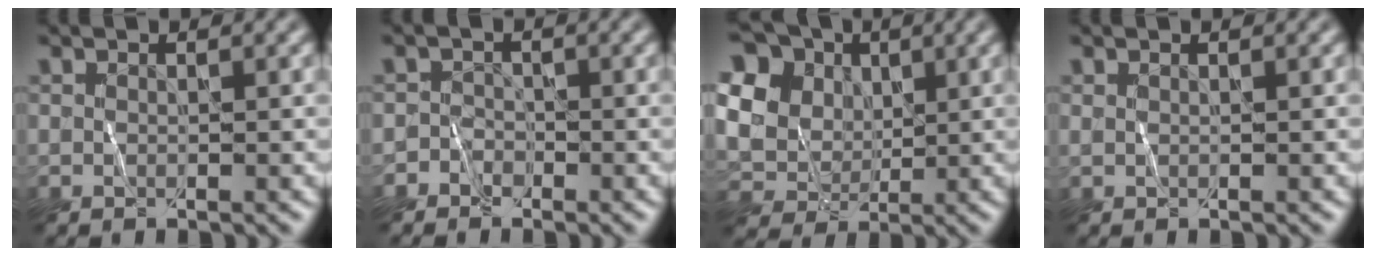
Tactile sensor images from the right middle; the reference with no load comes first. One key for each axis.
{"total": 1.4, "fx": -1.0, "fy": 0.9, "fz": -0.2, "tx": 0.010, "ty": 0.008, "tz": -0.021}
{"total": 12.9, "fx": 4.6, "fy": 10.8, "fz": 5.5, "tx": -0.161, "ty": 0.014, "tz": 0.087}
{"total": 0.0}